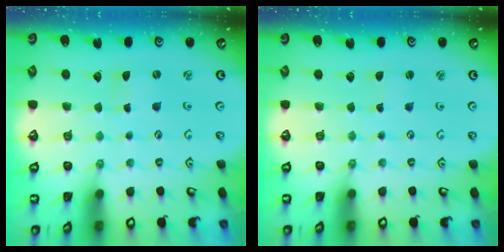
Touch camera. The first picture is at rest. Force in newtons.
{"total": 0.8, "press": 0.8, "slide": 0.1}